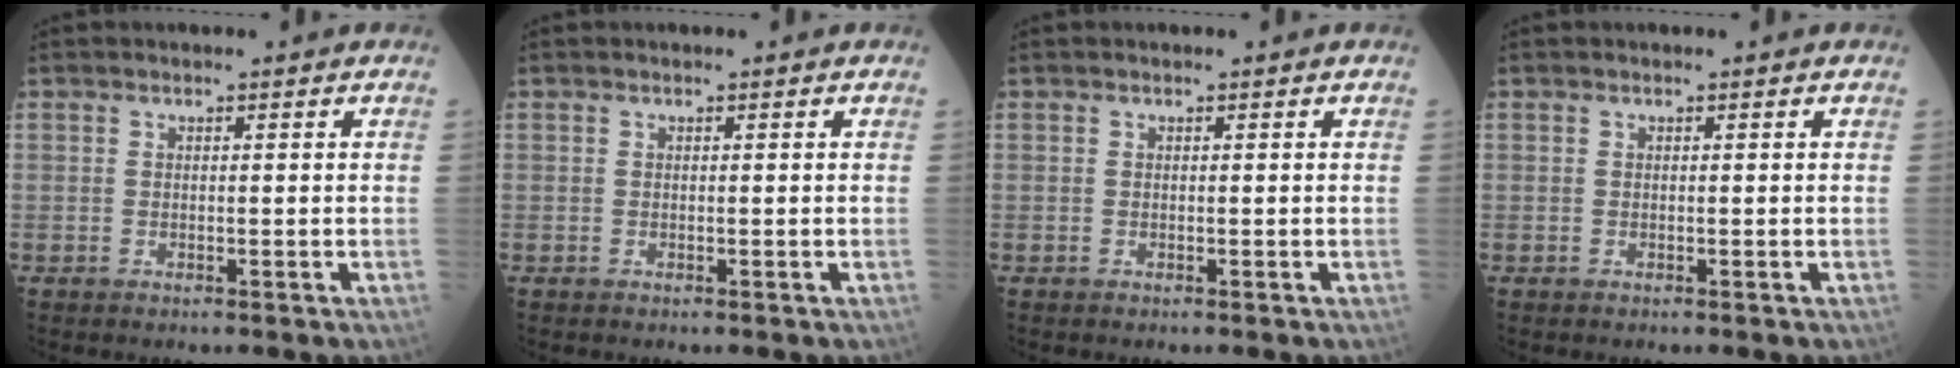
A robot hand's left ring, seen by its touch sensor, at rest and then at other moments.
{"total": 0.0}
{"total": 0.0}
{"total": 0.0}